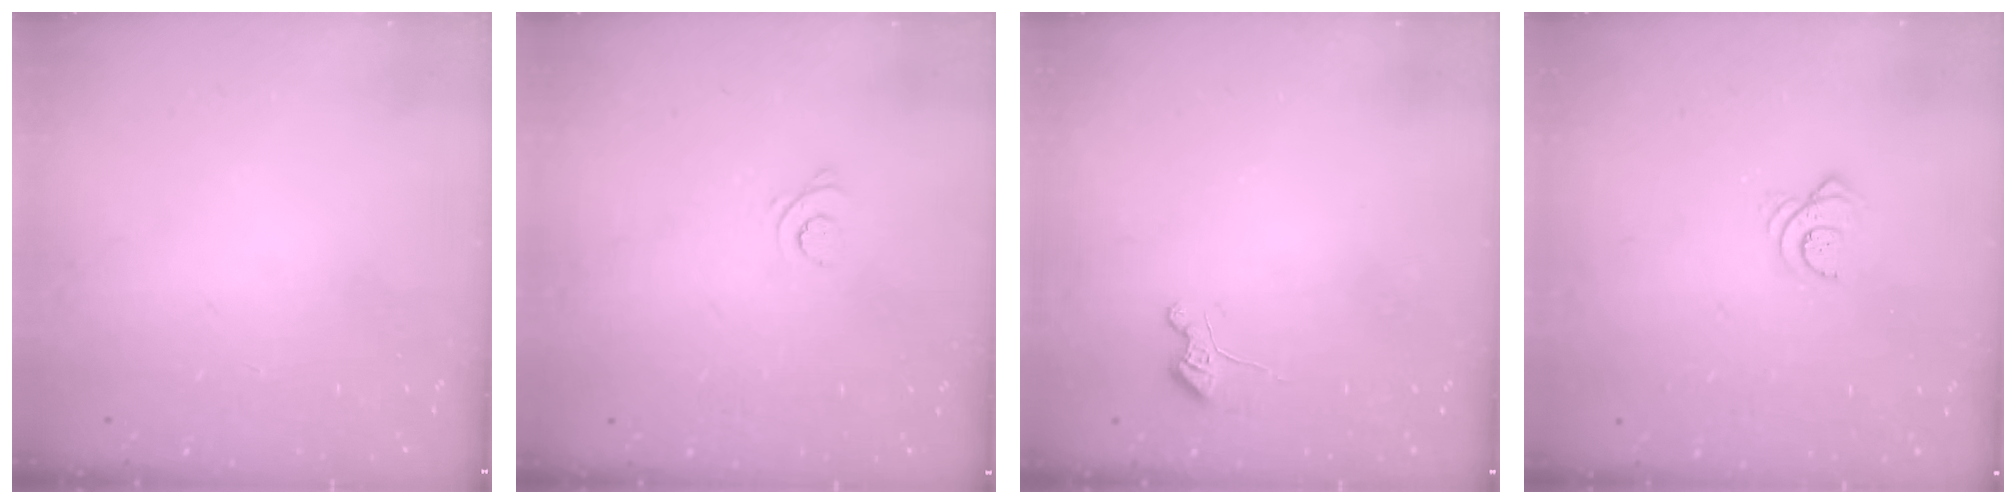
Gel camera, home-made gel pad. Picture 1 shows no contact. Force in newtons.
{"total": 2.5, "press": 2.5, "slide": 0.3}
{"total": 4.2, "press": 4.2, "slide": 0.4}
{"total": 5.2, "press": 5.1, "slide": 0.5}